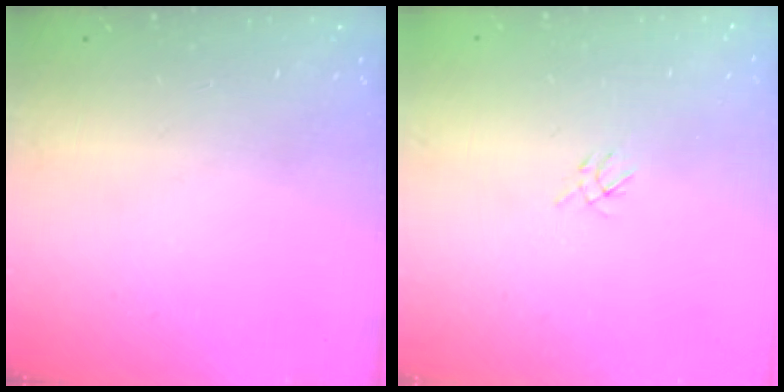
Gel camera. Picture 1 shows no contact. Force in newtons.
{"total": 2.2, "press": 2.2, "slide": 0.5}